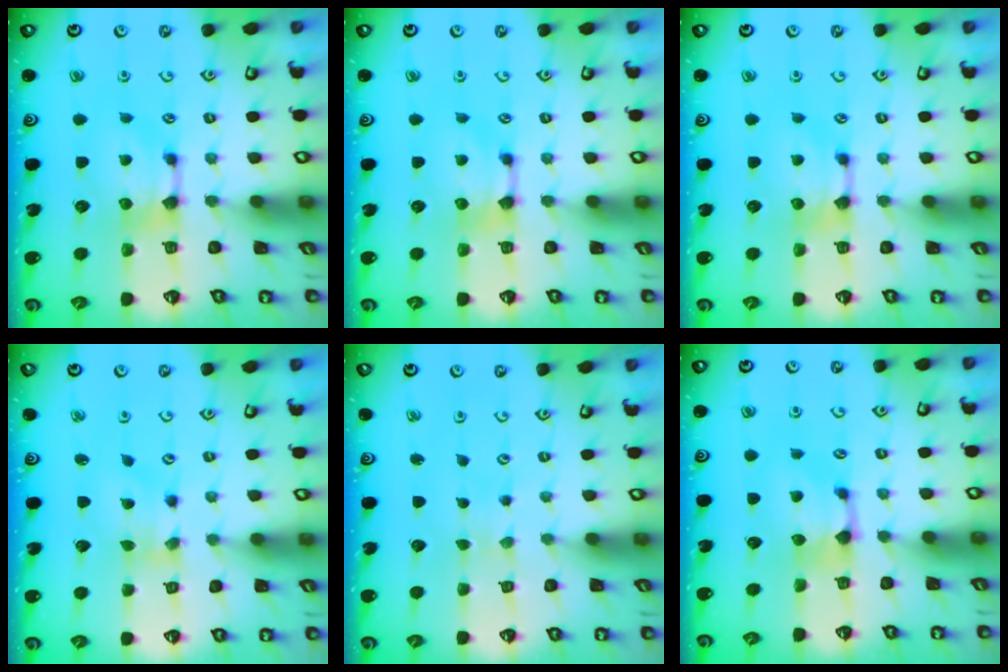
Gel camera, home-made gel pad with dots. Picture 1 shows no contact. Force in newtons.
{"total": 0.0}
{"total": 0.0}
{"total": 1.3, "press": 0.1, "slide": 1.3}
{"total": 4.8, "press": 4.8, "slide": 0.1}
{"total": 0.9, "press": 0.2, "slide": 0.8}